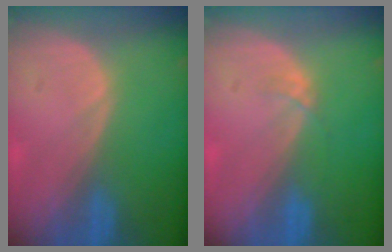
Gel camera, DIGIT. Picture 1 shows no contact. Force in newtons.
{"total": 0.9, "press": 0.9, "slide": 0.1}